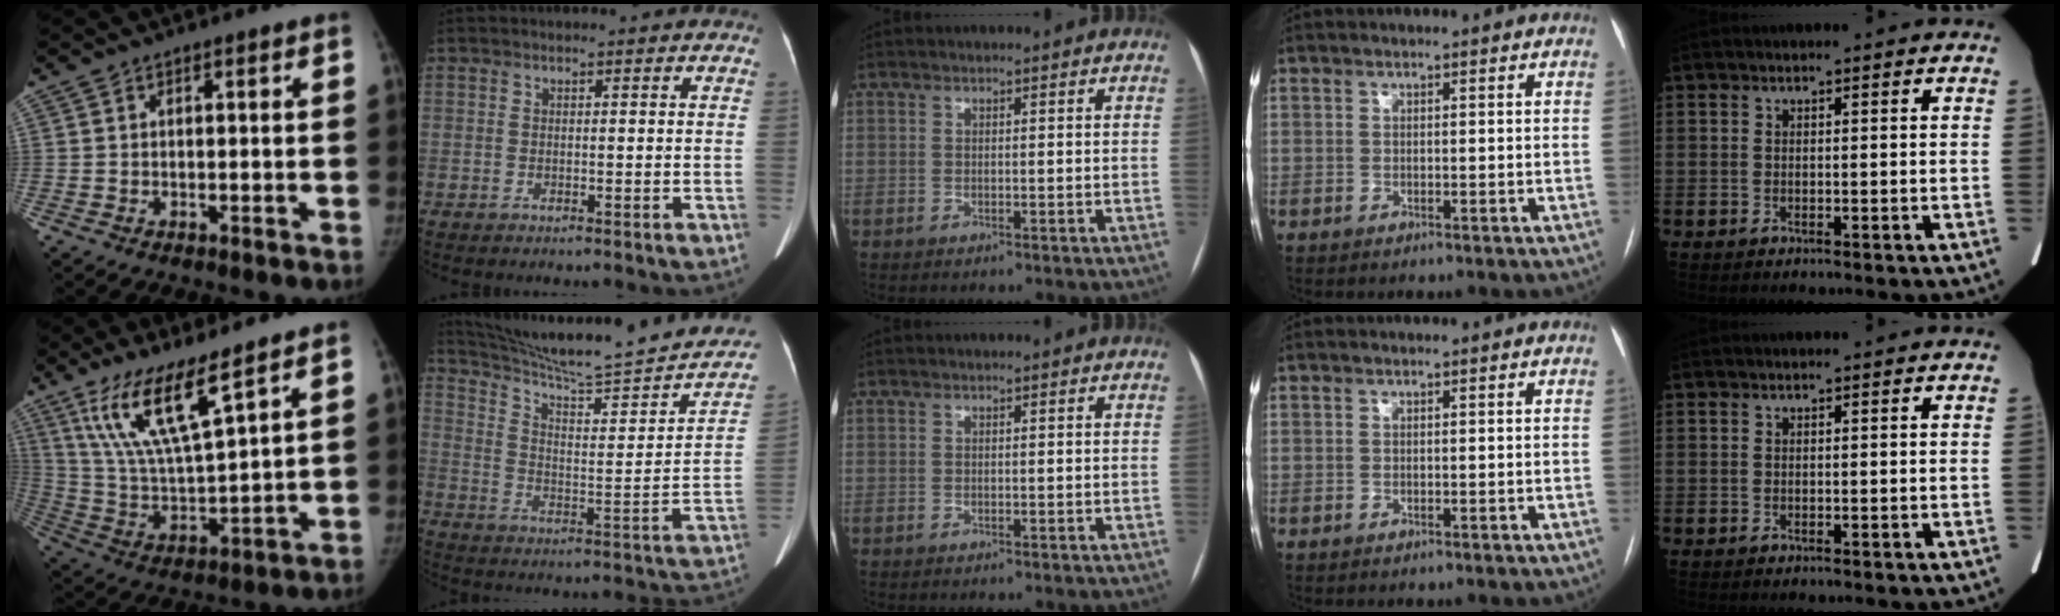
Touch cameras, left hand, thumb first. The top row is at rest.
{"thumb": {"total": 13.8, "force": [9.0, 2.4, 10.3], "torque": [-0.195, -0.052, 0.190]}, "index": {"total": 23.6, "force": [20.5, 1.6, 11.6], "torque": [-0.171, -0.028, 0.287]}}